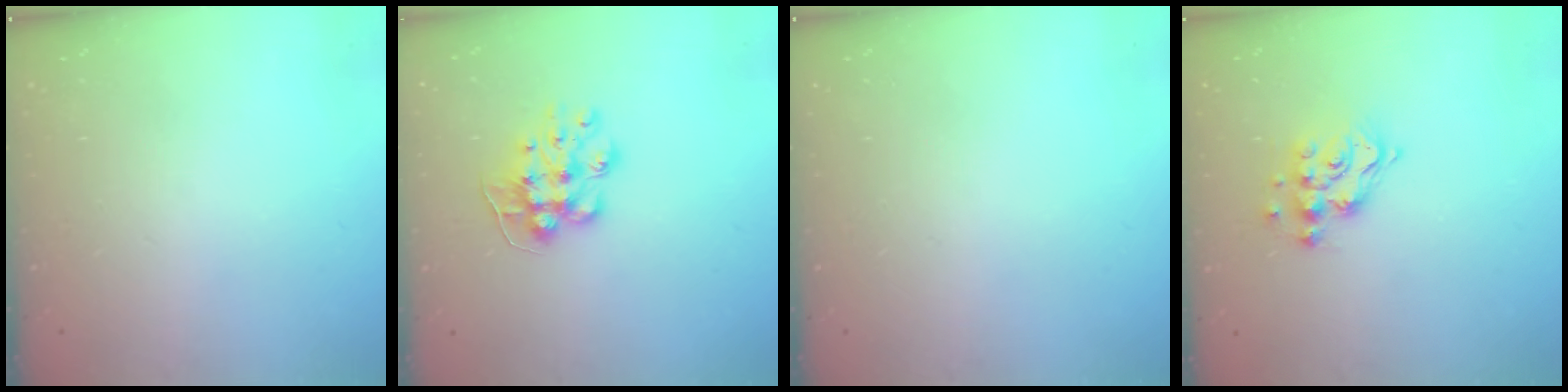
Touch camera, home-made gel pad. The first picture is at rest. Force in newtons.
{"total": 9.4, "press": 9.4, "slide": 0.5}
{"total": 0.0}
{"total": 11.4, "press": 11.4, "slide": 0.6}